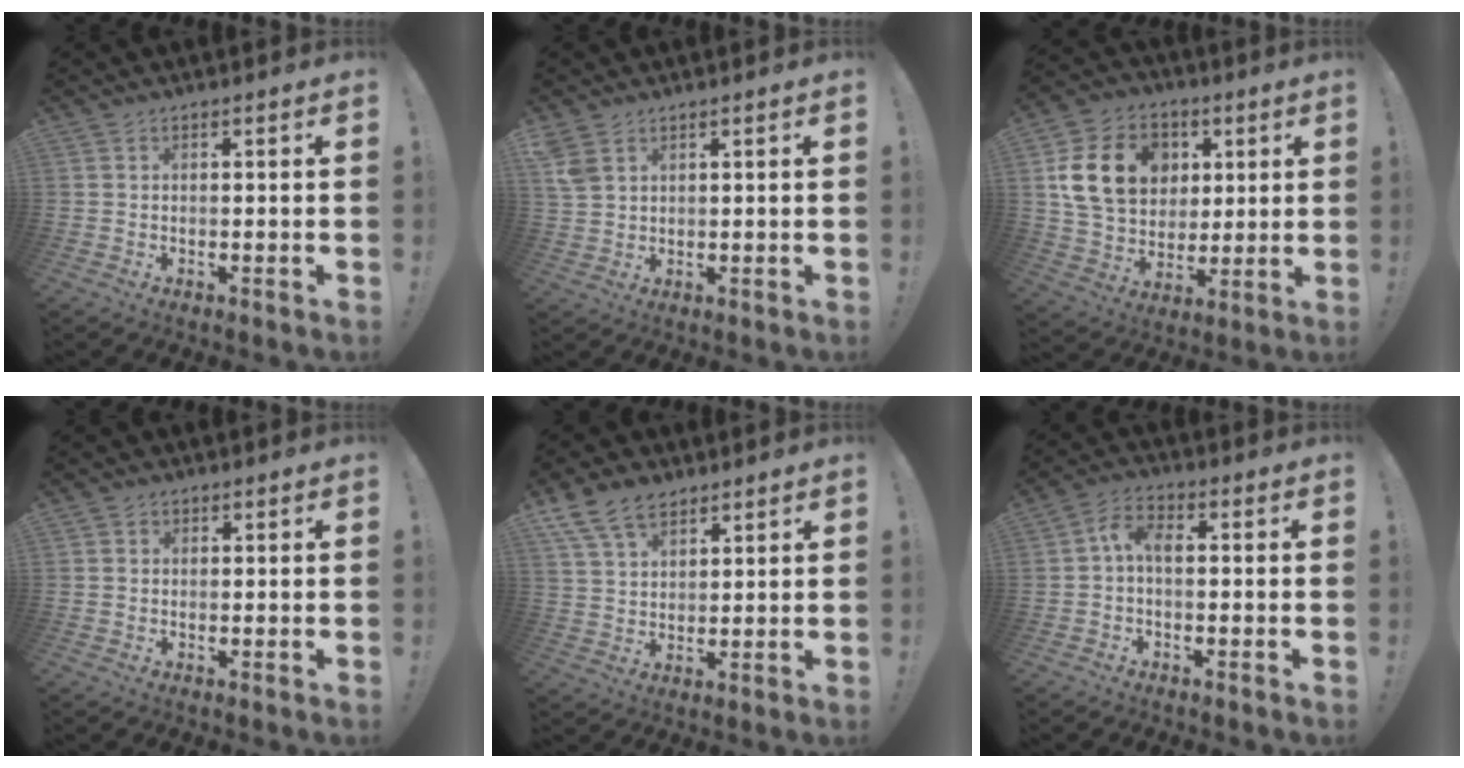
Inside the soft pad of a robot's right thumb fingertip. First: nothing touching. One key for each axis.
{"total": 4.9, "fx": 2.8, "fy": 3.2, "fz": 2.5, "tx": -0.049, "ty": -0.011, "tz": 0.055}
{"total": 18.7, "fx": 5.5, "fy": 14.7, "fz": 10.2, "tx": -0.174, "ty": -0.008, "tz": 0.115}
{"total": 1.2, "fx": 0.4, "fy": 1.1, "fz": 0.2, "tx": 0.004, "ty": -0.002, "tz": 0.006}
{"total": 10.9, "fx": 7.4, "fy": 6.5, "fz": 4.8, "tx": -0.087, "ty": -0.033, "tz": 0.143}
{"total": 6.9, "fx": 0.1, "fy": 3.7, "fz": 5.8, "tx": -0.118, "ty": 0.007, "tz": 0.004}